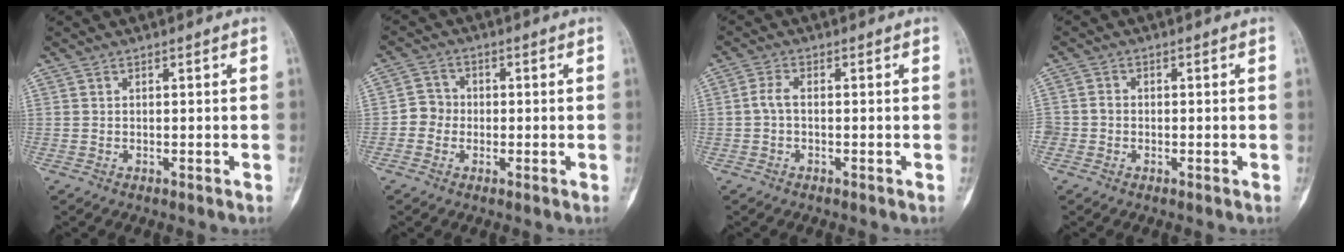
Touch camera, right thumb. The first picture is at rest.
{"total": 3.9, "force": [-0.8, 3.7, 1.1], "torque": [0.005, 0.012, -0.027]}
{"total": 2.3, "force": [-0.4, 1.2, 2.0], "torque": [-0.043, 0.005, -0.012]}
{"total": 2.0, "force": [-0.5, 1.8, 0.7], "torque": [-0.001, 0.007, -0.010]}